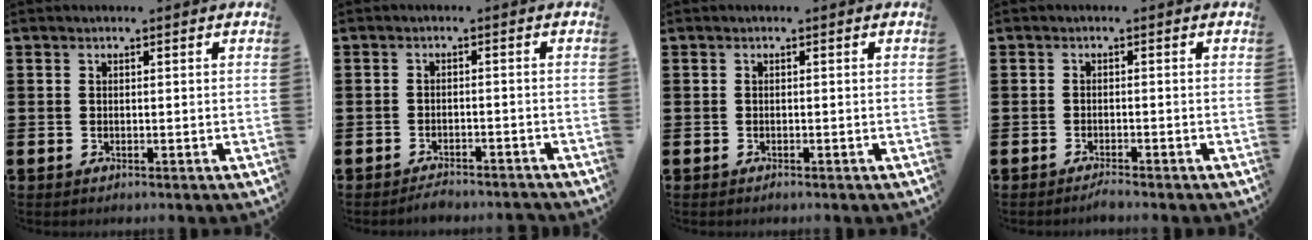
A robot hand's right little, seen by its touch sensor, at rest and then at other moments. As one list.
[{"total": 1.7, "force": [-1.7, 0.0, 0.2], "torque": [-0.008, 0.002, -0.033]}, {"total": 0.0}, {"total": 1.0, "force": [-1.0, -0.1, 0.3], "torque": [-0.005, 0.001, -0.020]}]